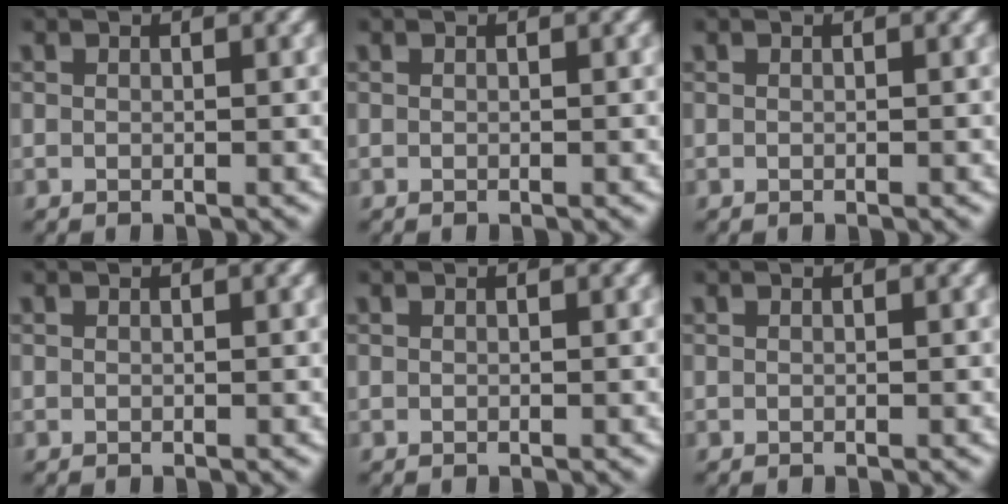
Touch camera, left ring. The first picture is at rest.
{"total": 0.0}
{"total": 0.0}
{"total": 0.0}
{"total": 0.0}
{"total": 0.0}